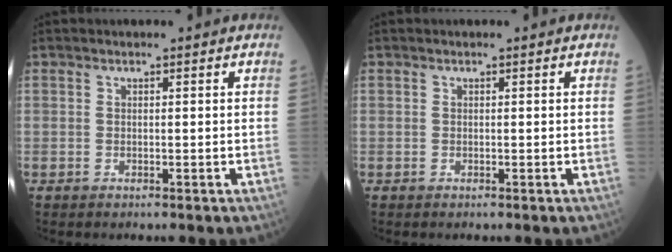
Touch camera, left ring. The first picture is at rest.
{"total": 0.0}